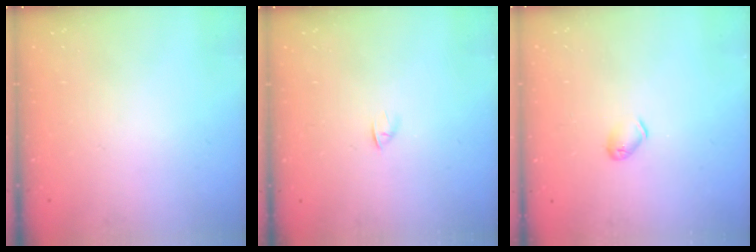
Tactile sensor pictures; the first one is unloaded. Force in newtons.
{"total": 2.4, "press": 2.3, "slide": 0.7}
{"total": 4.9, "press": 4.8, "slide": 0.9}